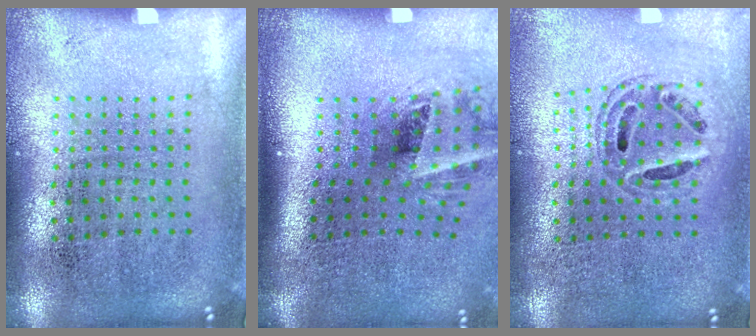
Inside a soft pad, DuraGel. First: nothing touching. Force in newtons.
{"total": 1.9, "press": 1.2, "slide": 1.5}
{"total": 0.6, "press": 0.6, "slide": 0.2}